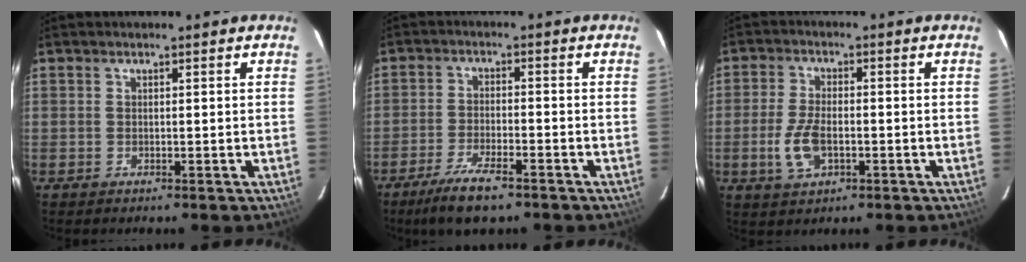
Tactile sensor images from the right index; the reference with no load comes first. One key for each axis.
{"total": 8.9, "fx": -6.4, "fy": 2.1, "fz": 5.8, "tx": -0.136, "ty": -0.019, "tz": -0.117}
{"total": 6.9, "fx": -2.0, "fy": 3.5, "fz": 5.6, "tx": -0.123, "ty": -0.002, "tz": -0.035}